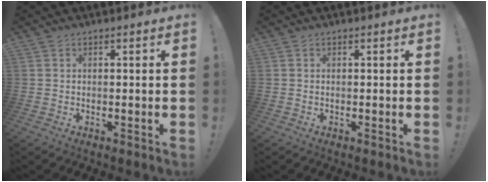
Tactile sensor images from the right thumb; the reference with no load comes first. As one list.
[{"total": 0.0}]